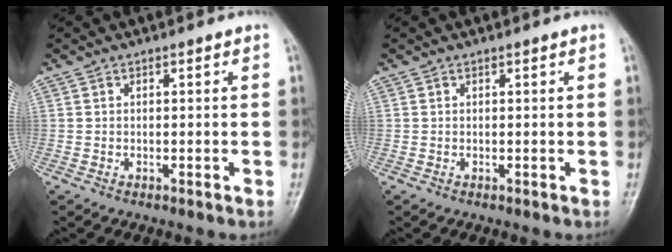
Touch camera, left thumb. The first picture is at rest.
{"total": 0.0}